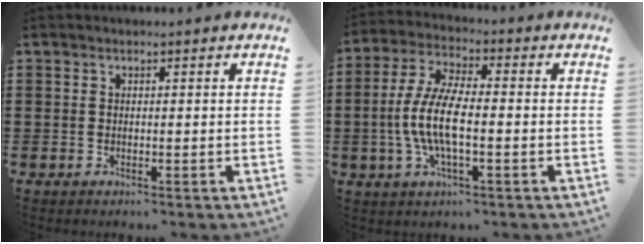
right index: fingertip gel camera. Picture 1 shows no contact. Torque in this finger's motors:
{"motor_torque": [2.14, 0.00, 1.06, 0.21]}